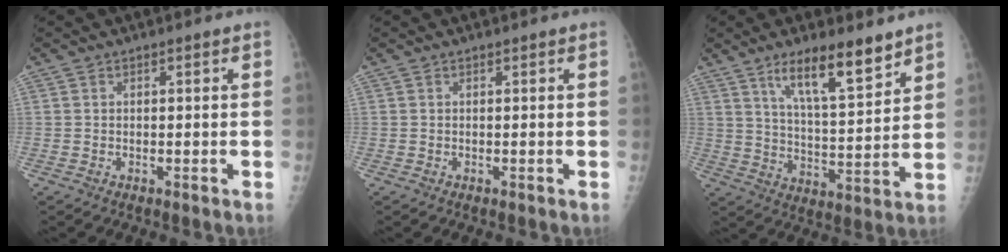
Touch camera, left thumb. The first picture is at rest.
{"total": 0.0}
{"total": 12.5, "force": [8.4, 3.1, 8.8], "torque": [-0.126, -0.053, 0.147]}